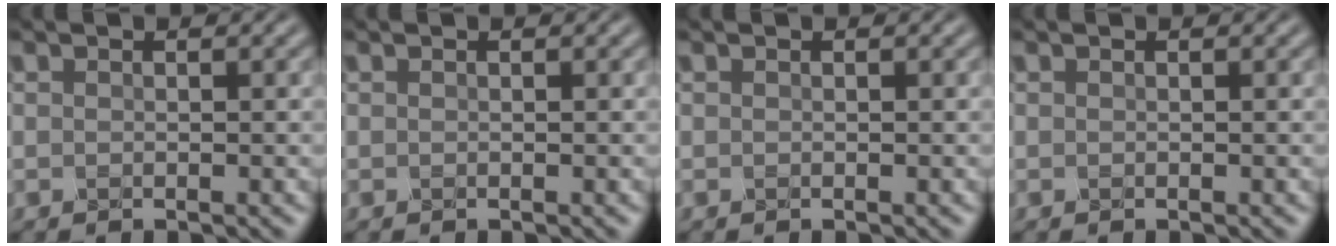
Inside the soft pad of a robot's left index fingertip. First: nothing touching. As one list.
[{"total": 0.0}, {"total": 0.0}, {"total": 0.0}]